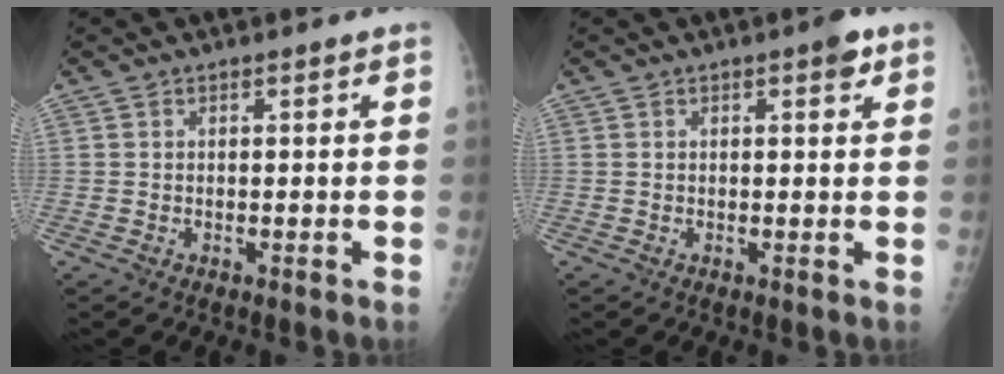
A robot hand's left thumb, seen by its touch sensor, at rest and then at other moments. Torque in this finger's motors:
{"motor_torque": [0.27, 0.21, 0.36, -0.12, 0.03]}